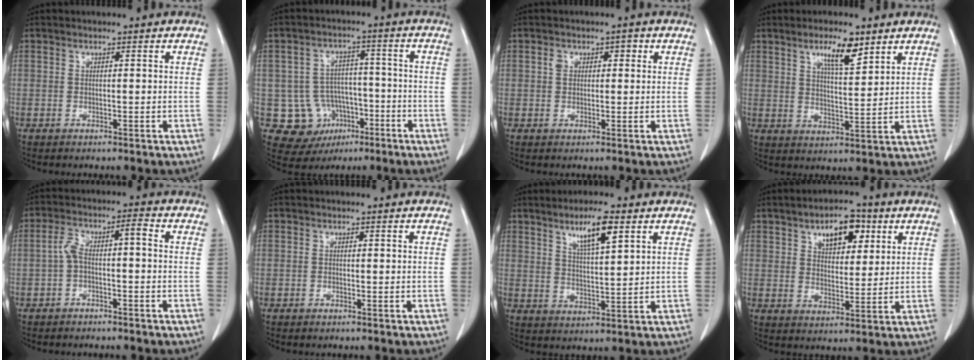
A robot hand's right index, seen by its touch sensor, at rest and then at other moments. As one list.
[{"total": 9.7, "force": [-3.4, 8.8, 2.6], "torque": [-0.046, 0.023, -0.039]}, {"total": 2.6, "force": [0.8, 1.9, 1.5], "torque": [-0.024, 0.017, 0.013]}, {"total": 6.7, "force": [4.3, 1.3, 5.0], "torque": [-0.089, -0.001, 0.075]}, {"total": 5.1, "force": [-0.7, 1.5, 4.8], "torque": [-0.099, 0.035, -0.013]}, {"total": 0.0}, {"total": 7.1, "force": [4.1, 0.8, 5.8], "torque": [-0.105, -0.001, 0.073]}, {"total": 8.0, "force": [4.0, 3.9, 5.7], "torque": [-0.084, 0.009, 0.064]}]